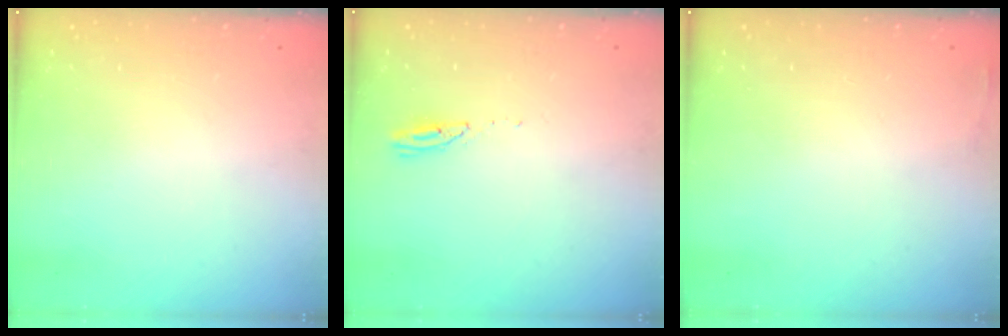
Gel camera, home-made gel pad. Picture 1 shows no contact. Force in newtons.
{"total": 3.0, "press": 2.9, "slide": 0.4}
{"total": 3.2, "press": 2.6, "slide": 2.0}